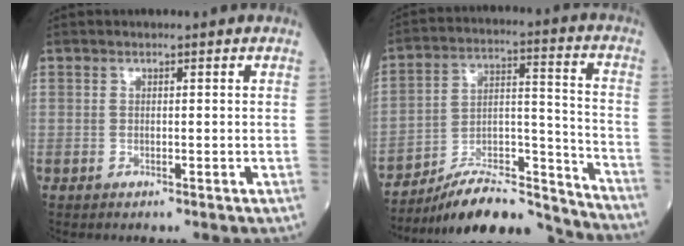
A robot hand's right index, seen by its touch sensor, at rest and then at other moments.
{"total": 18.3, "force": [-17.3, 2.3, 5.4], "torque": [-0.093, 0.033, -0.285]}